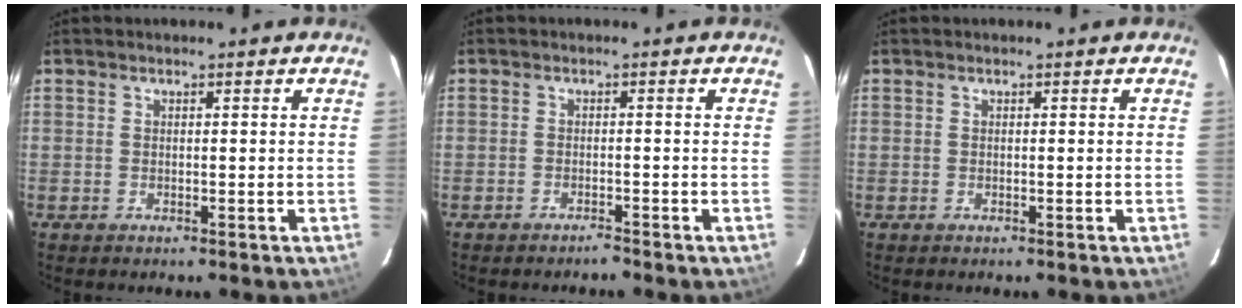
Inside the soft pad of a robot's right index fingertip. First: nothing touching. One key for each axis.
{"total": 1.6, "fx": -1.6, "fy": 0.1, "fz": 0.3, "tx": -0.016, "ty": 0.000, "tz": -0.028}
{"total": 0.0}